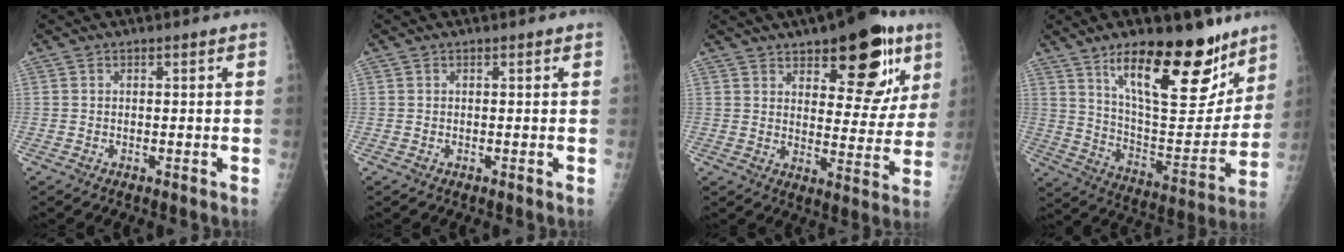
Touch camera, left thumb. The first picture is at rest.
{"total": 0.0}
{"total": 17.6, "force": [9.5, 7.6, 12.7], "torque": [-0.118, -0.042, 0.130]}
{"total": 23.9, "force": [14.8, 9.1, 16.3], "torque": [-0.190, -0.077, 0.240]}